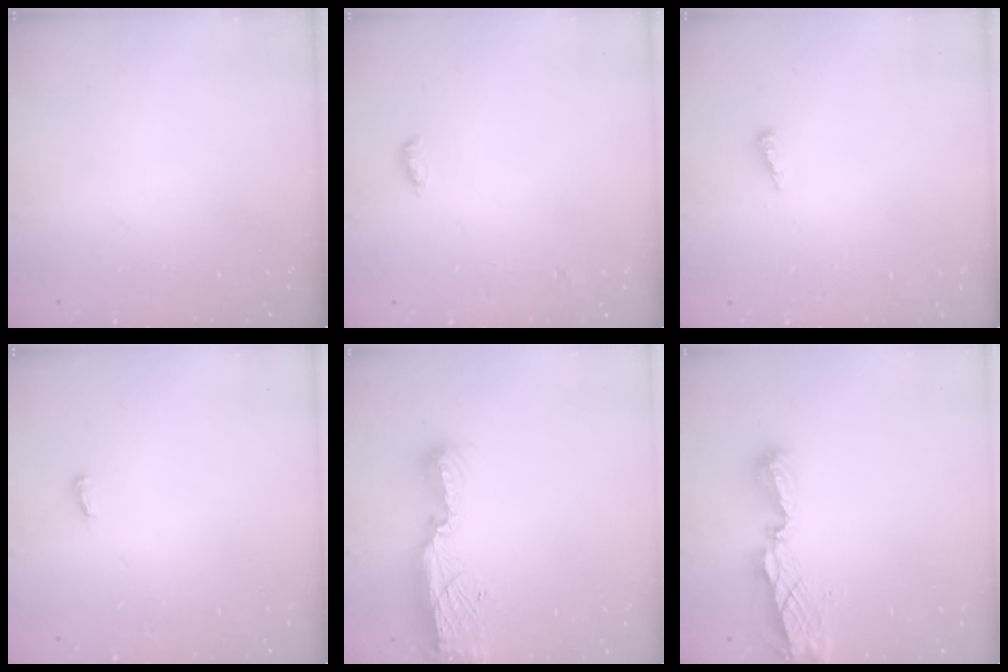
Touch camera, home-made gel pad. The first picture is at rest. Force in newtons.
{"total": 4.0, "press": 3.8, "slide": 1.1}
{"total": 3.1, "press": 3.1, "slide": 0.3}
{"total": 2.6, "press": 2.4, "slide": 1.0}
{"total": 13.3, "press": 12.2, "slide": 5.5}
{"total": 8.5, "press": 8.5, "slide": 0.3}